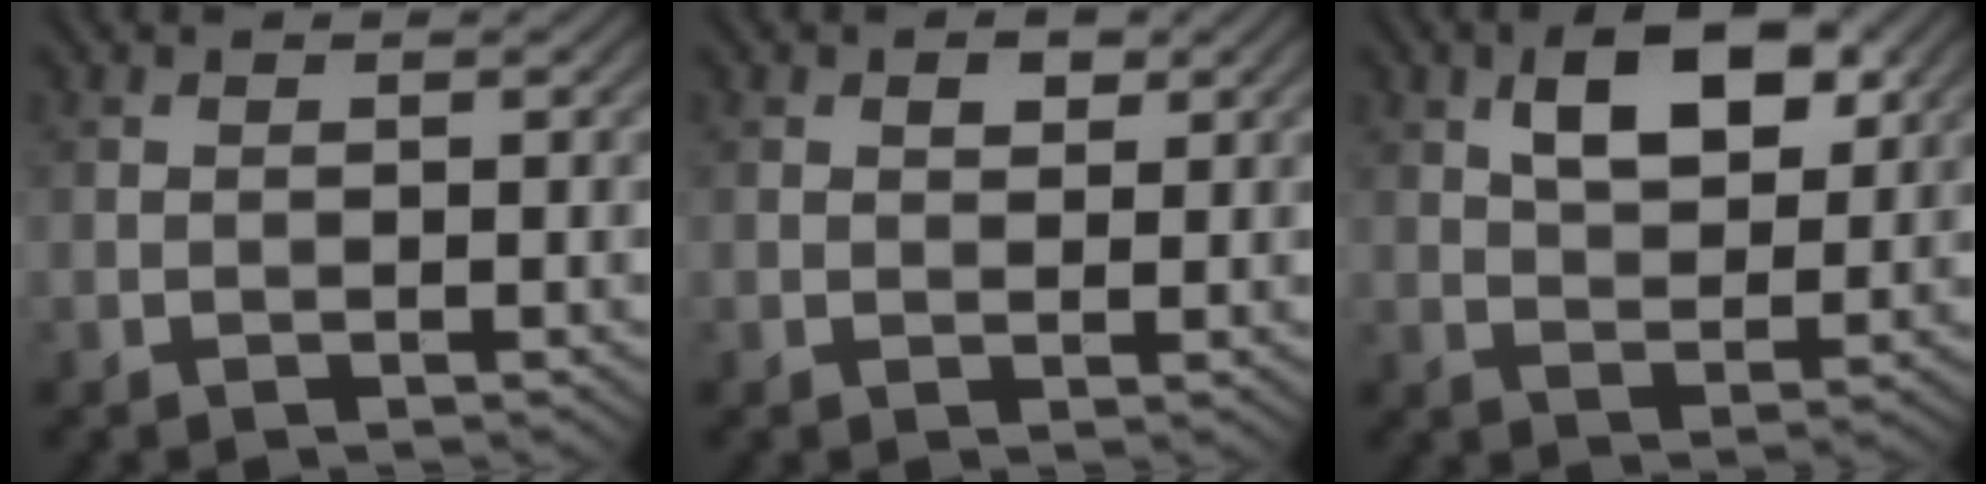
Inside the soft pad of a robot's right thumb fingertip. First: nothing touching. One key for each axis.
{"total": 1.7, "fx": 0.8, "fy": 1.1, "fz": 1.0, "tx": -0.014, "ty": 0.001, "tz": 0.013}
{"total": 8.1, "fx": 3.4, "fy": 4.1, "fz": 6.0, "tx": -0.102, "ty": 0.003, "tz": 0.057}